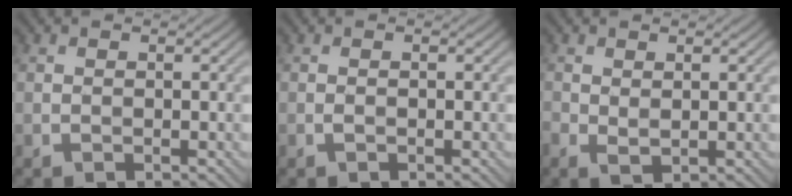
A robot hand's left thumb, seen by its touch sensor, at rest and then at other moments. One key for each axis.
{"total": 0.5, "fx": -0.2, "fy": 0.0, "fz": 0.5, "tx": -0.012, "ty": 0.000, "tz": -0.005}
{"total": 1.6, "fx": 0.3, "fy": 0.7, "fz": 1.4, "tx": -0.035, "ty": -0.004, "tz": 0.008}